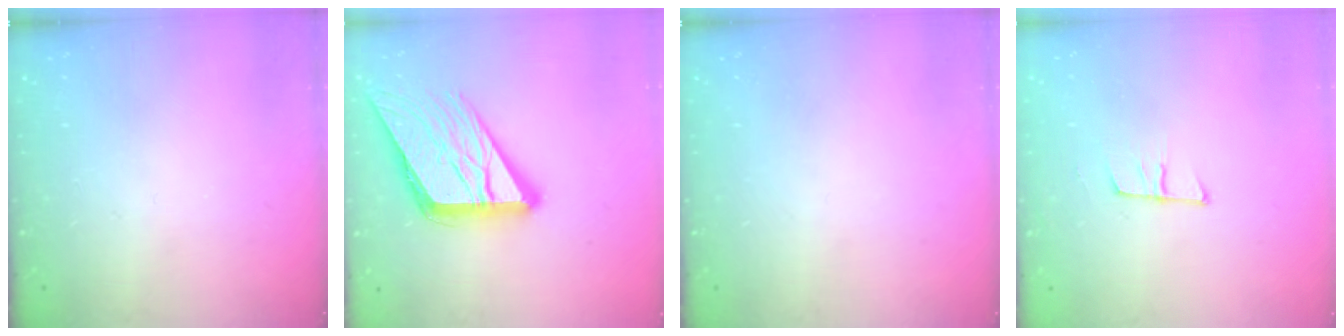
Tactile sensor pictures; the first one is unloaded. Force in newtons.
{"total": 17.4, "press": 17.3, "slide": 1.3}
{"total": 0.0}
{"total": 6.9, "press": 6.3, "slide": 2.8}